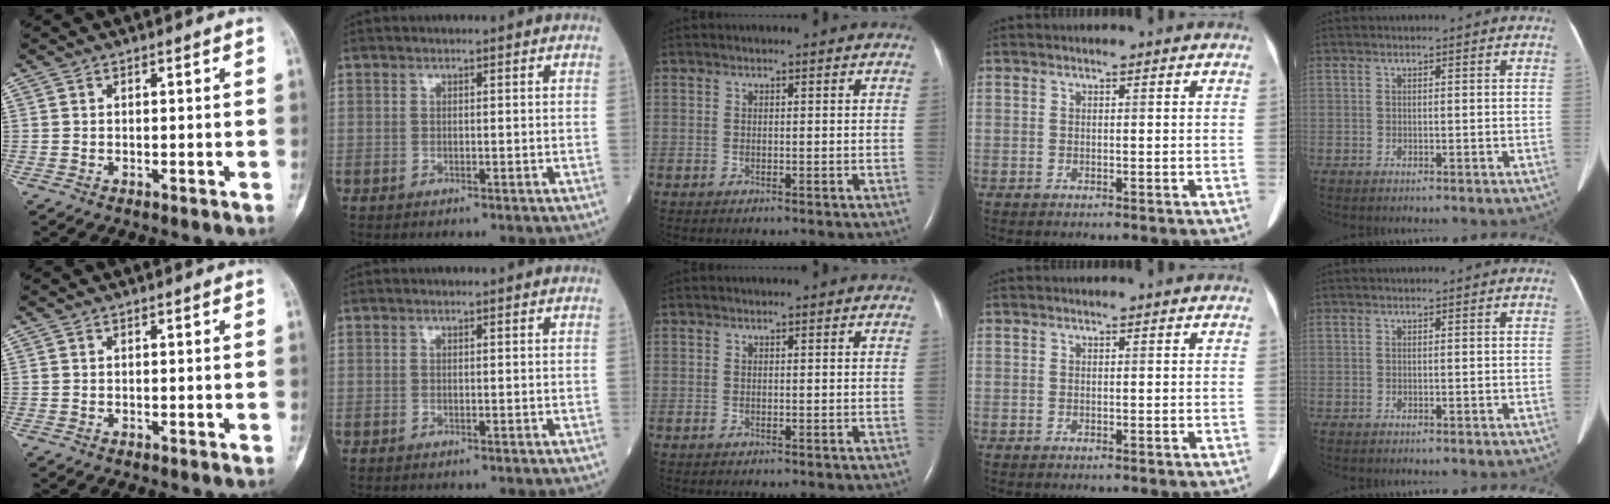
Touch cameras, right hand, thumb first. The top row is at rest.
{}